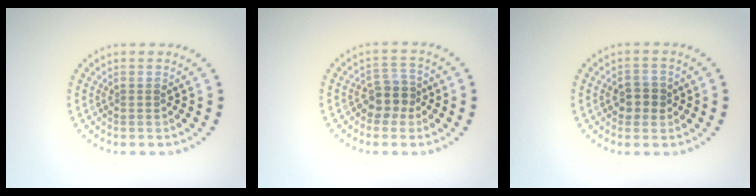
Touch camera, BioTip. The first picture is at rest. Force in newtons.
{"total": 2.6, "press": 2.3, "slide": 1.3}
{"total": 2.2, "press": 2.1, "slide": 0.5}